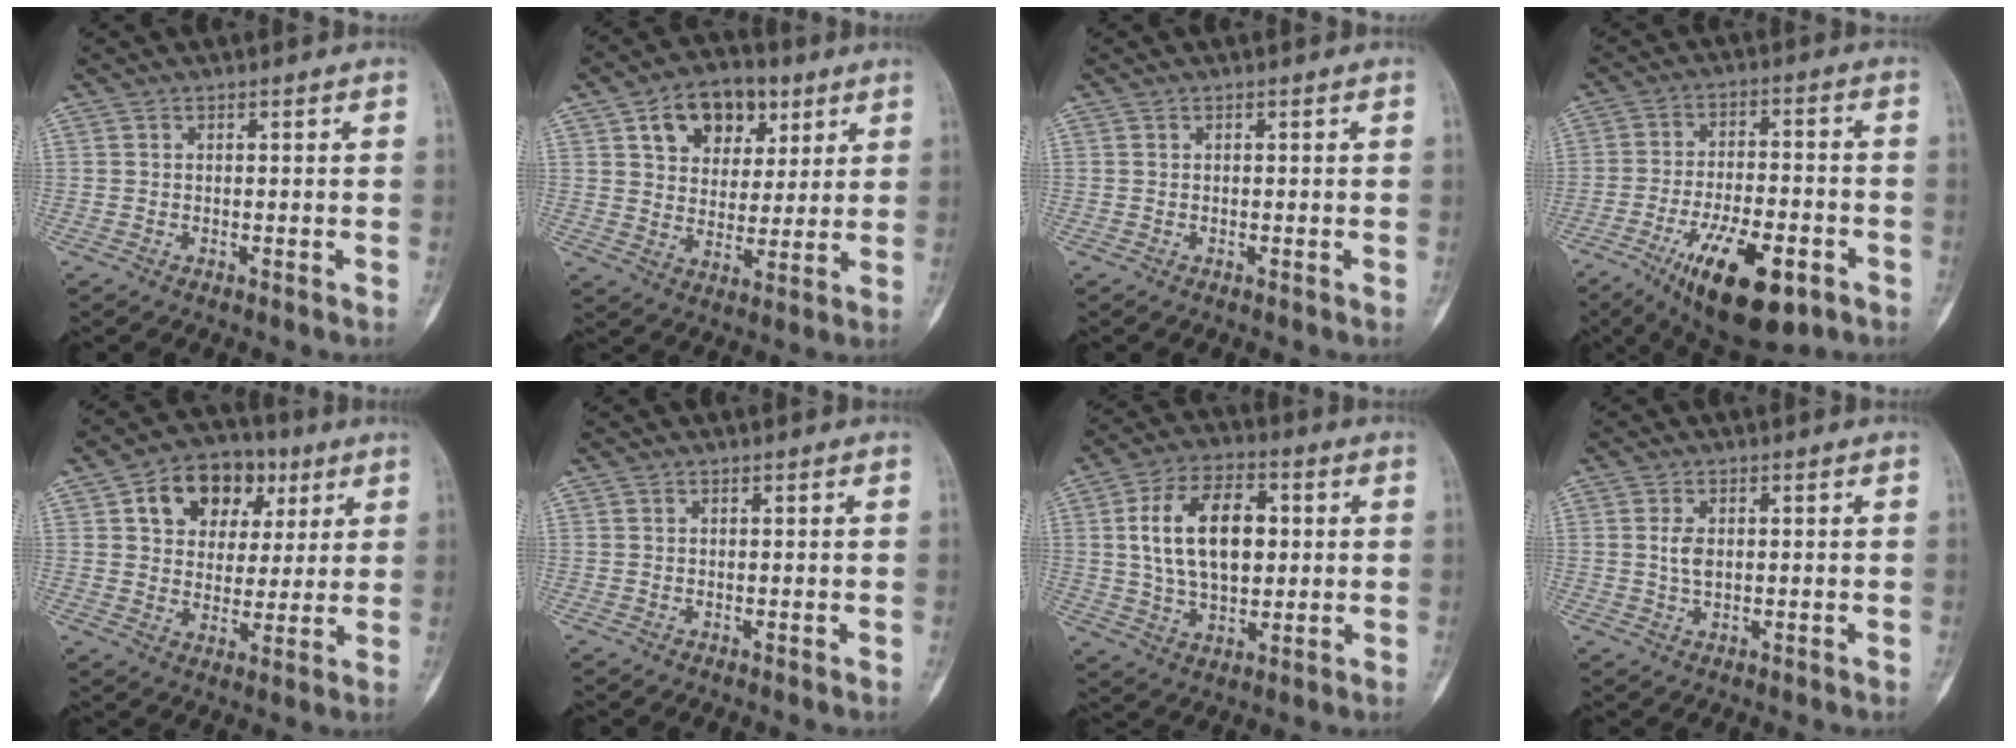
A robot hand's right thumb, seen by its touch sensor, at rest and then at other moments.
{"total": 13.0, "force": [5.9, 9.0, 7.2], "torque": [-0.073, -0.013, 0.097]}
{"total": 0.0}
{"total": 17.1, "force": [-8.3, 6.9, 13.3], "torque": [-0.209, 0.029, -0.121]}
{"total": 13.5, "force": [5.4, 9.9, 7.5], "torque": [-0.073, -0.001, 0.084]}
{"total": 0.0}
{"total": 15.4, "force": [2.3, 9.2, 12.1], "torque": [-0.187, 0.007, 0.040]}
{"total": 2.8, "force": [0.2, 1.6, 2.3], "torque": [-0.043, -0.001, 0.004]}